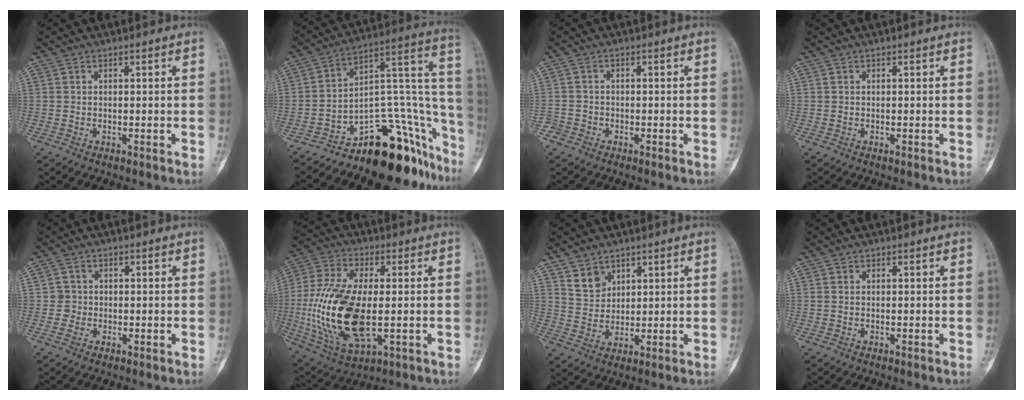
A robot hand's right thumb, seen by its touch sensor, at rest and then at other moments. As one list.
[{"total": 23.3, "force": [-15.1, 9.3, 15.1], "torque": [-0.089, 0.136, -0.219]}, {"total": 2.0, "force": [-1.3, 1.5, -0.3], "torque": [0.013, 0.007, -0.031]}, {"total": 0.0}, {"total": 1.8, "force": [-0.4, 1.8, 0.0], "torque": [0.019, 0.010, -0.015]}, {"total": 20.7, "force": [-2.3, 9.9, 18.1], "torque": [-0.385, -0.006, -0.028]}, {"total": 4.5, "force": [3.0, 3.1, 1.2], "torque": [-0.005, -0.025, 0.065]}, {"total": 0.0}]